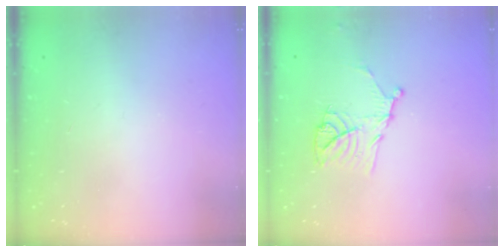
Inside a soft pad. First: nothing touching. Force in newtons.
{"total": 11.8, "press": 11.8, "slide": 0.5}